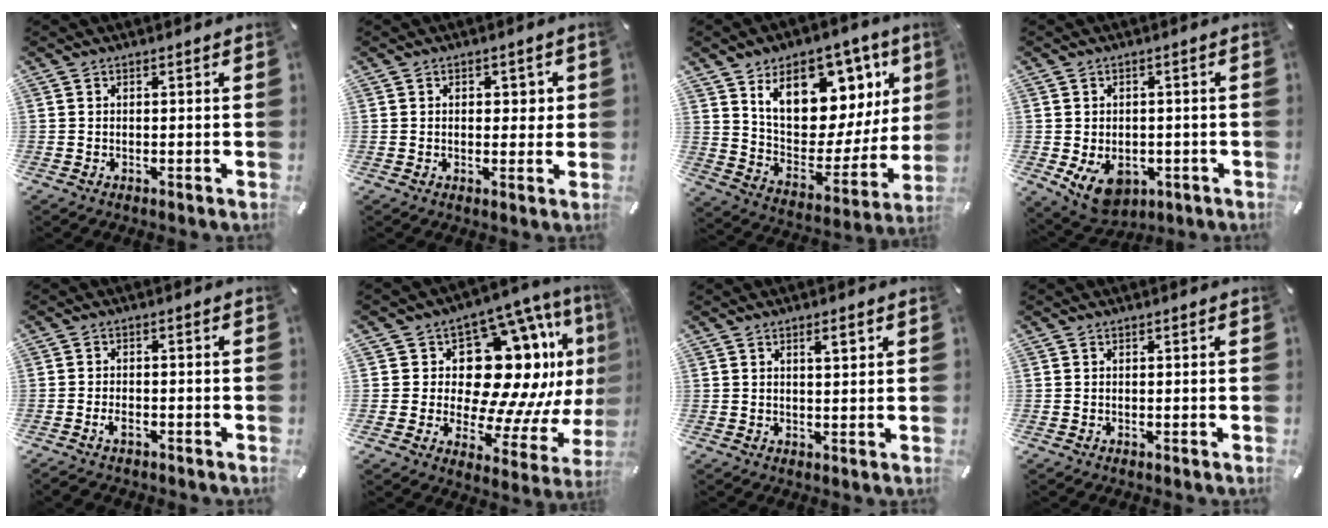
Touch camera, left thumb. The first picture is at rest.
{"total": 3.0, "force": [0.5, 2.1, 2.0], "torque": [-0.008, -0.004, -0.001]}
{"total": 17.0, "force": [10.0, 10.3, 9.2], "torque": [-0.138, -0.077, 0.172]}
{"total": 8.4, "force": [-3.0, 6.2, 4.9], "torque": [-0.084, 0.006, -0.053]}
{"total": 2.7, "force": [-1.7, 1.4, 1.6], "torque": [-0.034, 0.005, -0.035]}
{"total": 19.5, "force": [5.6, 12.9, 13.5], "torque": [-0.193, -0.076, 0.111]}
{"total": 3.0, "force": [1.5, 0.9, 2.5], "torque": [-0.036, -0.003, 0.020]}
{"total": 0.0}